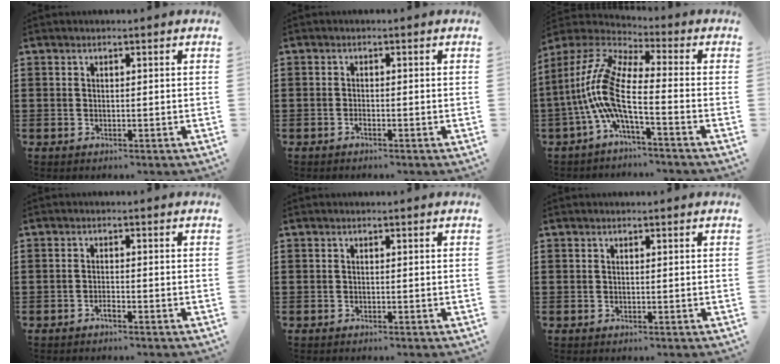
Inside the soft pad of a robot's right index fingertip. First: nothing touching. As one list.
[{"total": 0.7, "force": [-0.5, 0.1, 0.5], "torque": [-0.011, -0.004, -0.009]}, {"total": 10.3, "force": [-3.0, 2.8, 9.4], "torque": [-0.229, -0.021, -0.068]}, {"total": 1.3, "force": [-1.0, 0.2, 0.8], "torque": [-0.017, -0.003, -0.018]}, {"total": 0.0}, {"total": 0.0}]